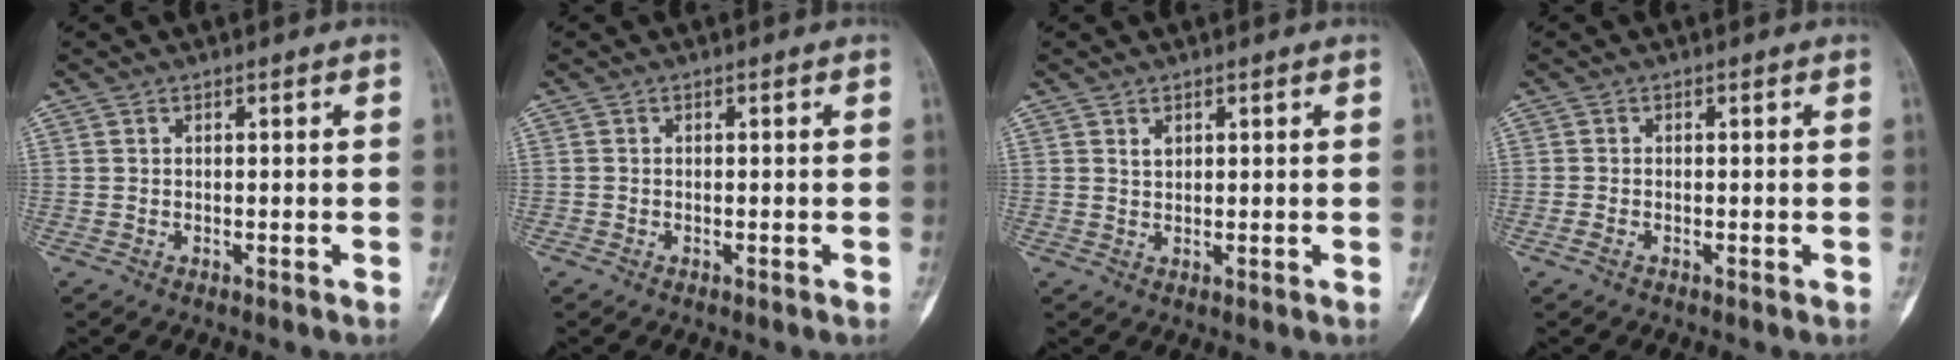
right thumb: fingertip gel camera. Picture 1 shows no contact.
{"total": 0.0}
{"total": 1.4, "force": [0.8, 1.0, 0.8], "torque": [-0.008, -0.005, 0.016]}
{"total": 1.2, "force": [-0.6, 0.7, 0.7], "torque": [-0.014, 0.001, -0.013]}